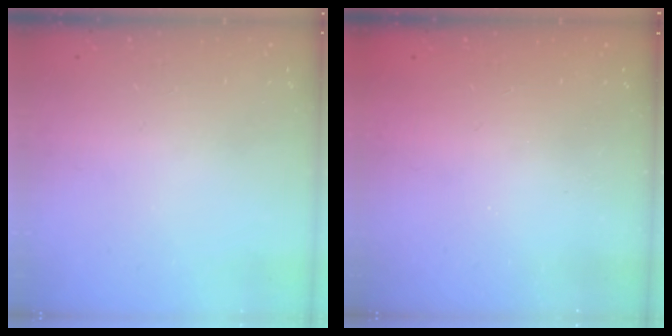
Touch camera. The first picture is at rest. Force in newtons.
{"total": 2.3, "press": 2.2, "slide": 0.8}